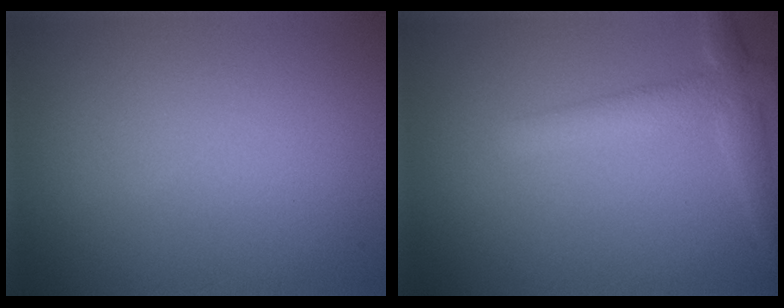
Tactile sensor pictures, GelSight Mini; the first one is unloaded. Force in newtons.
{"total": 3.5, "press": 3.5, "slide": 0.1}